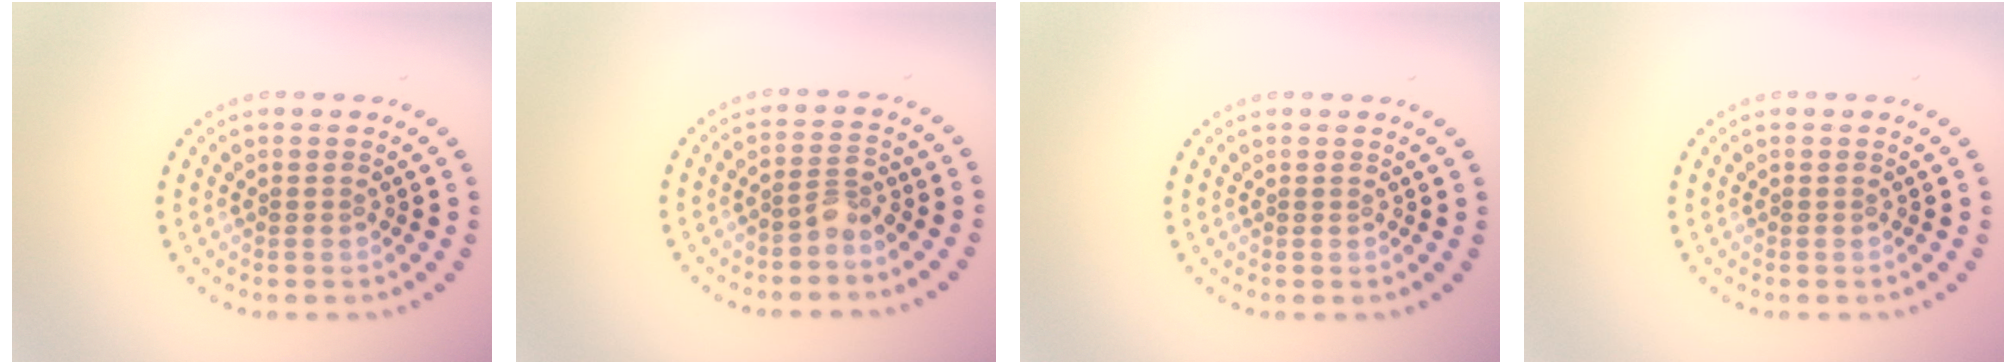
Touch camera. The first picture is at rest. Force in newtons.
{"total": 2.0, "press": 1.5, "slide": 1.3}
{"total": 0.0}
{"total": 0.0}